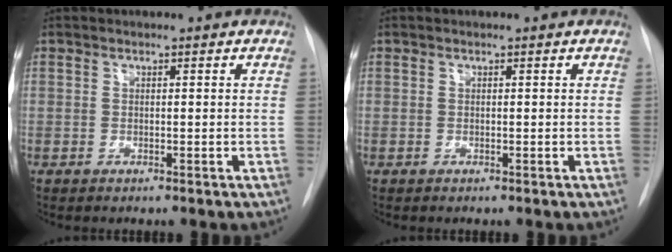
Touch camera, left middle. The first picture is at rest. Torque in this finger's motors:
{"motor_torque": [0.01, -0.01, -0.02, 0.00]}